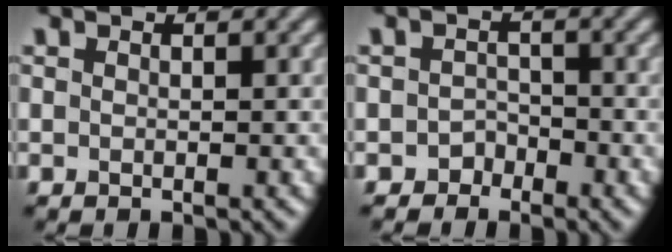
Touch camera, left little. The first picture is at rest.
{"total": 1.4, "force": [-1.1, 0.9, 0.1], "torque": [0.004, 0.008, -0.020]}